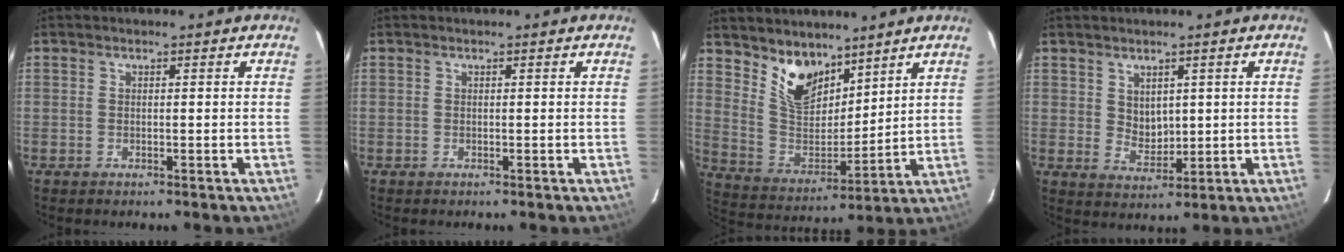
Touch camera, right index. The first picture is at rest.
{"total": 0.0}
{"total": 11.4, "force": [8.2, 5.9, 5.3], "torque": [-0.105, 0.001, 0.164]}
{"total": 4.0, "force": [1.8, 3.0, 1.9], "torque": [-0.027, -0.004, 0.042]}